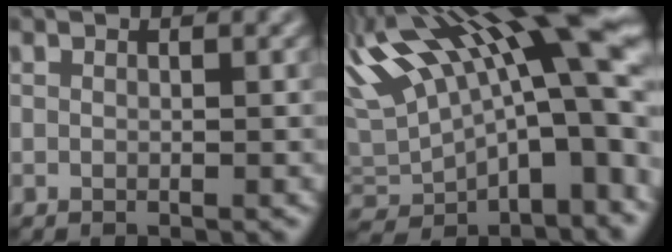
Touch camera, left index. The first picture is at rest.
{"total": 17.8, "force": [3.0, 7.3, 15.9], "torque": [-0.266, 0.014, 0.065]}